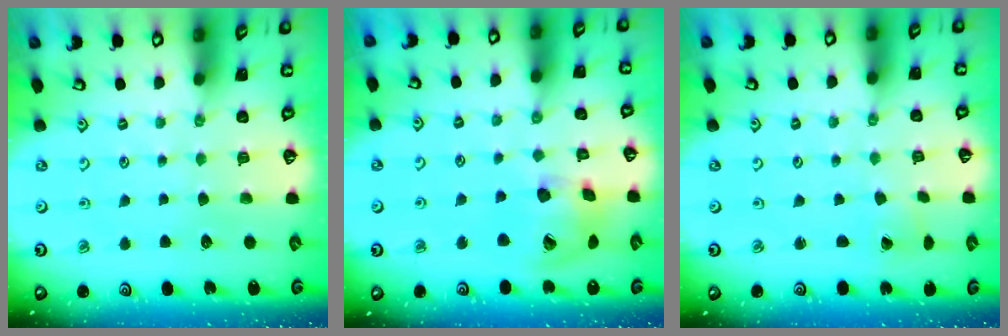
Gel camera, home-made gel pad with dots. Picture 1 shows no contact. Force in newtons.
{"total": 15.7, "press": 15.5, "slide": 2.3}
{"total": 1.0, "press": 1.0, "slide": 0.0}